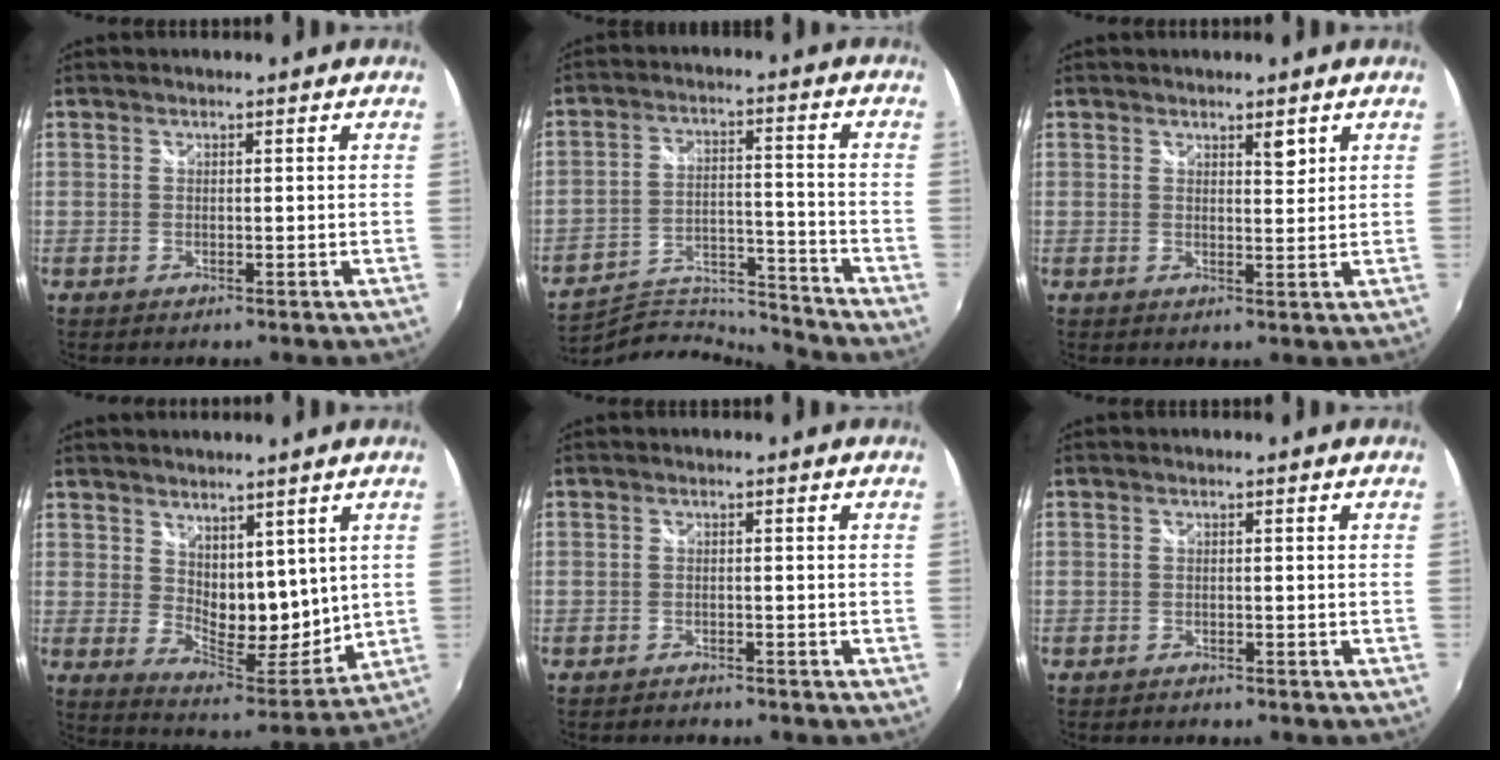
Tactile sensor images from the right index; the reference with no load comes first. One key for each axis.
{"total": 12.8, "fx": -12.8, "fy": -0.9, "fz": -0.2, "tx": -0.014, "ty": 0.019, "tz": -0.224}
{"total": 2.1, "fx": 1.4, "fy": 0.7, "fz": 1.4, "tx": -0.016, "ty": 0.003, "tz": 0.023}
{"total": 10.4, "fx": 4.2, "fy": 6.3, "fz": 7.1, "tx": -0.097, "ty": -0.018, "tz": 0.086}
{"total": 3.3, "fx": -3.1, "fy": 0.9, "fz": 0.8, "tx": -0.028, "ty": -0.003, "tz": -0.047}
{"total": 2.3, "fx": -2.1, "fy": 0.7, "fz": 0.5, "tx": -0.021, "ty": -0.003, "tz": -0.033}